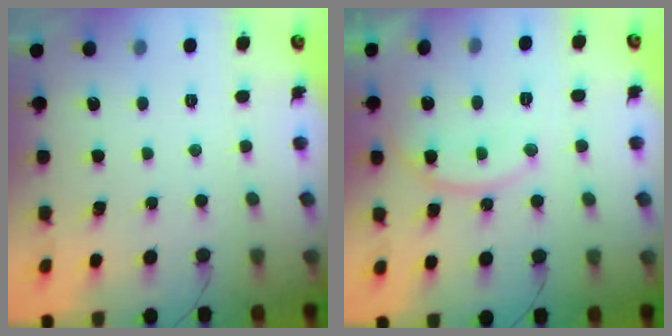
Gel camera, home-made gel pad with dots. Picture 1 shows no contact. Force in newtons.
{"total": 11.4, "press": 11.4, "slide": 0.2}